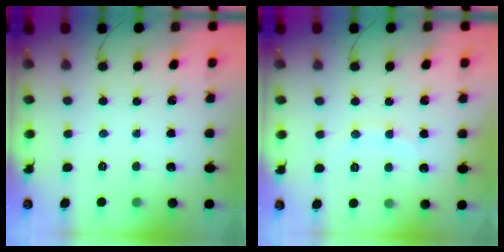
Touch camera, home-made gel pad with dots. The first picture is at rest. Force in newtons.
{"total": 4.2, "press": 4.1, "slide": 1.0}